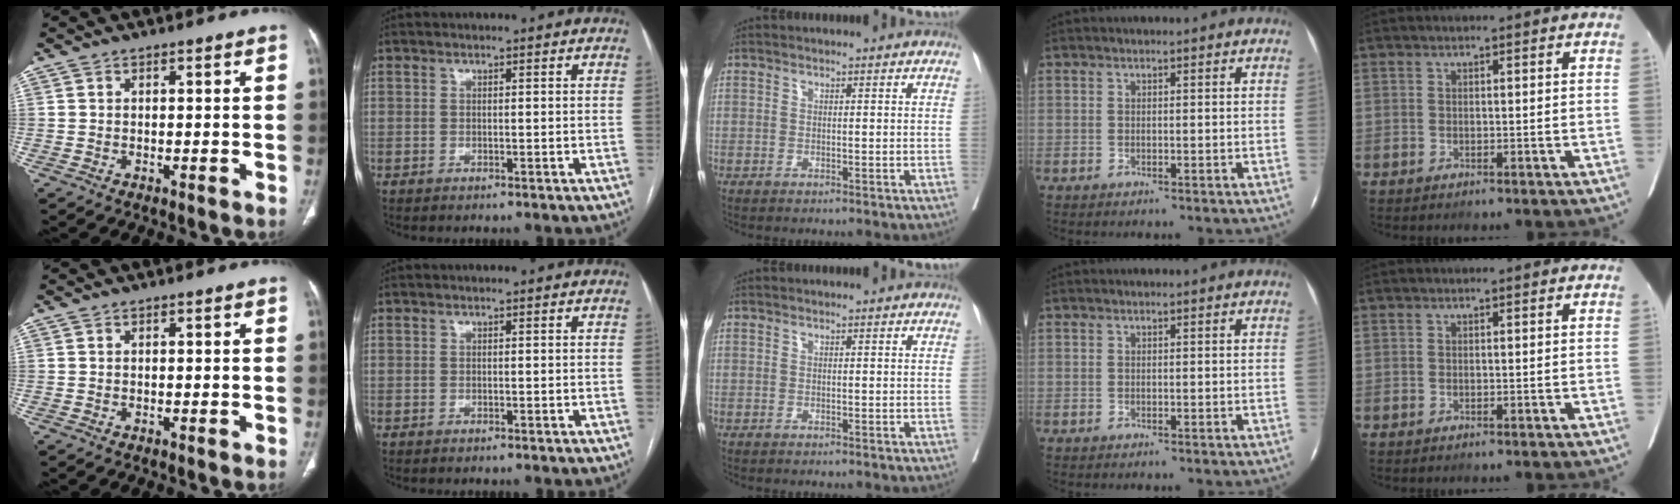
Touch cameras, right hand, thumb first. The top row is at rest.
{}